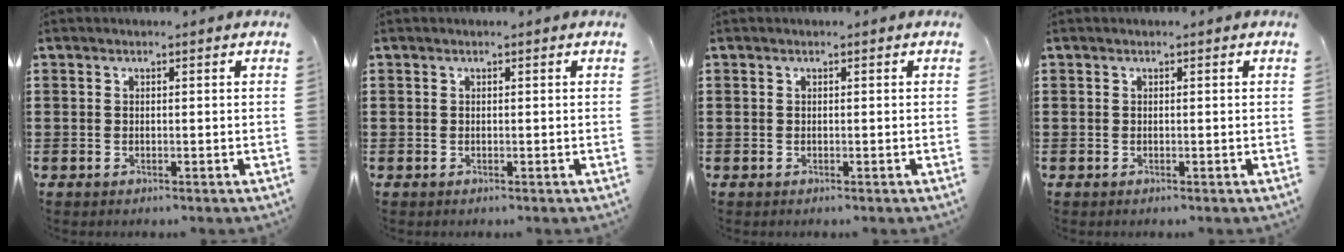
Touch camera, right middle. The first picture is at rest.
{"total": 0.0}
{"total": 0.0}
{"total": 0.0}